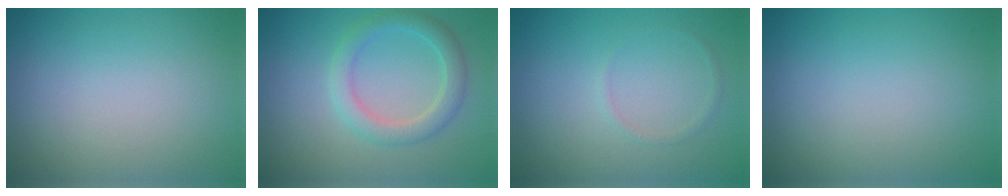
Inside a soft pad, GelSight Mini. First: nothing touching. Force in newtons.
{"total": 3.0, "press": 3.0, "slide": 0.3}
{"total": 0.6, "press": 0.6, "slide": 0.1}
{"total": 0.0}